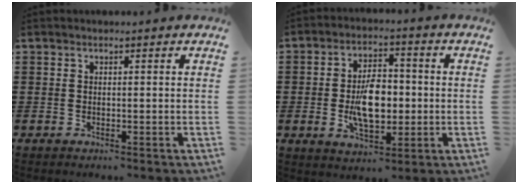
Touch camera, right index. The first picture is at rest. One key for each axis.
{"total": 8.7, "fx": -0.9, "fy": 4.7, "fz": 7.2, "tx": -0.124, "ty": -0.003, "tz": -0.024}